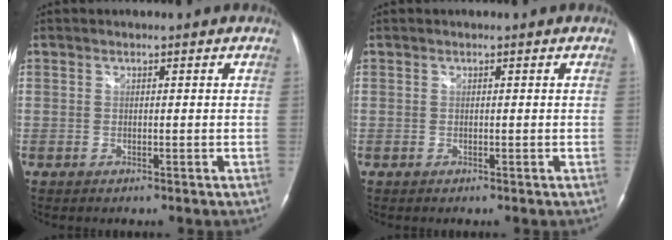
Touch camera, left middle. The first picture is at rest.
{"total": 0.0}